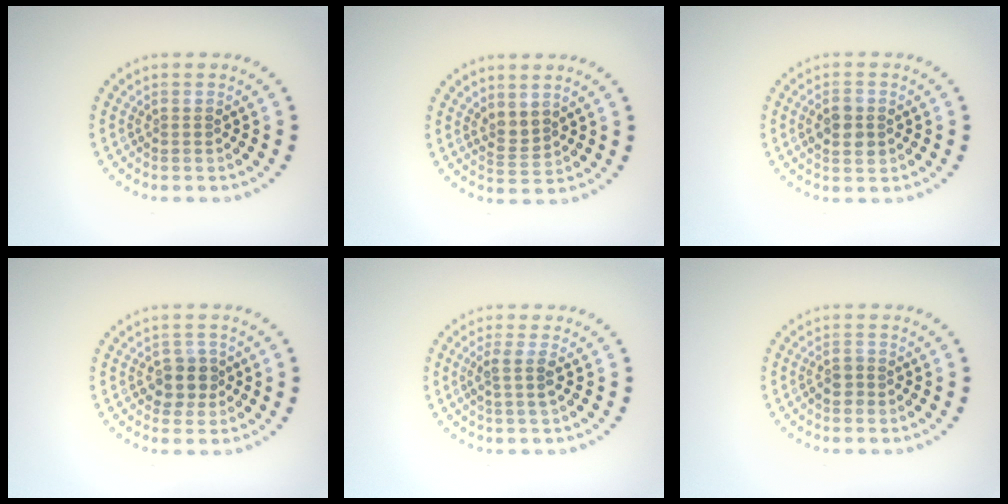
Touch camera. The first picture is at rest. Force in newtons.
{"total": 1.8, "press": 1.5, "slide": 1.0}
{"total": 2.7, "press": 2.7, "slide": 0.1}
{"total": 2.4, "press": 2.2, "slide": 1.0}
{"total": 2.0, "press": 1.6, "slide": 1.2}
{"total": 1.5, "press": 1.3, "slide": 0.8}